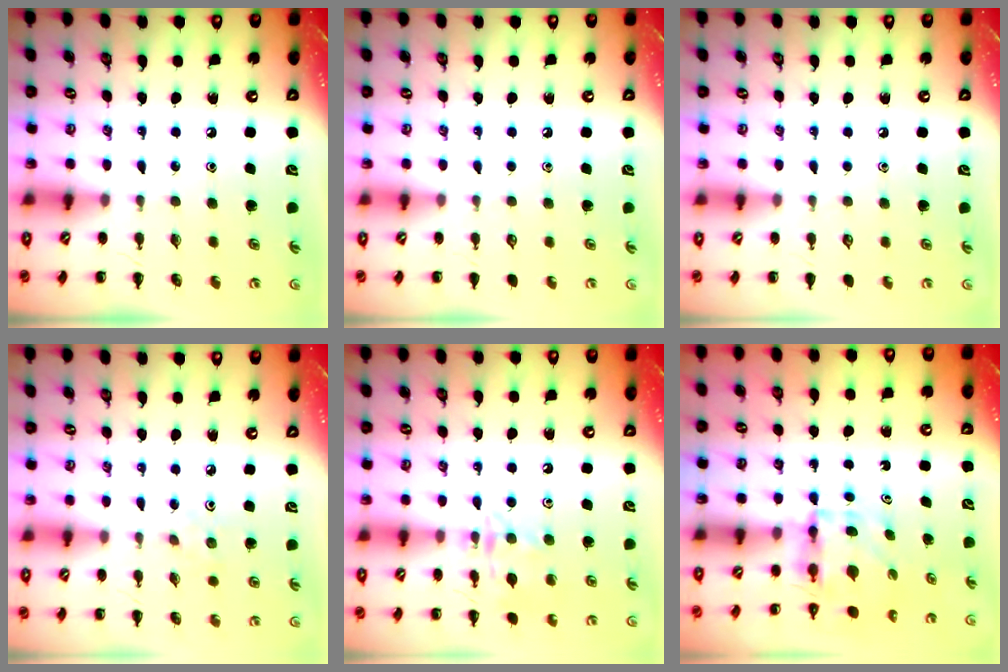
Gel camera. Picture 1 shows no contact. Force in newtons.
{"total": 0.0}
{"total": 0.0}
{"total": 2.5, "press": 2.3, "slide": 0.9}
{"total": 12.5, "press": 12.5, "slide": 1.1}
{"total": 4.0, "press": 4.0, "slide": 0.3}